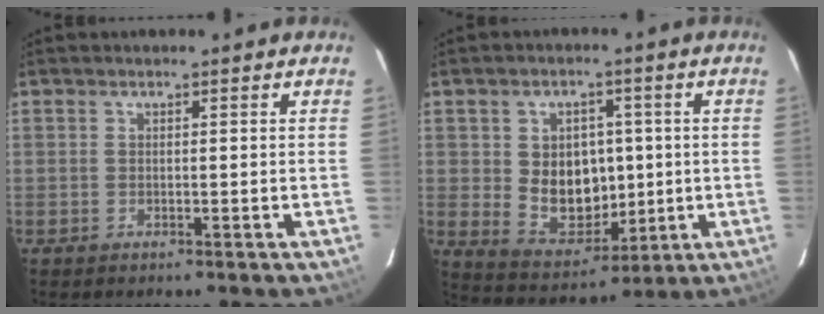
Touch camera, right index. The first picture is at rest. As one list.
[{"total": 11.0, "force": [0.2, 8.9, 6.4], "torque": [-0.128, 0.001, 0.028]}]